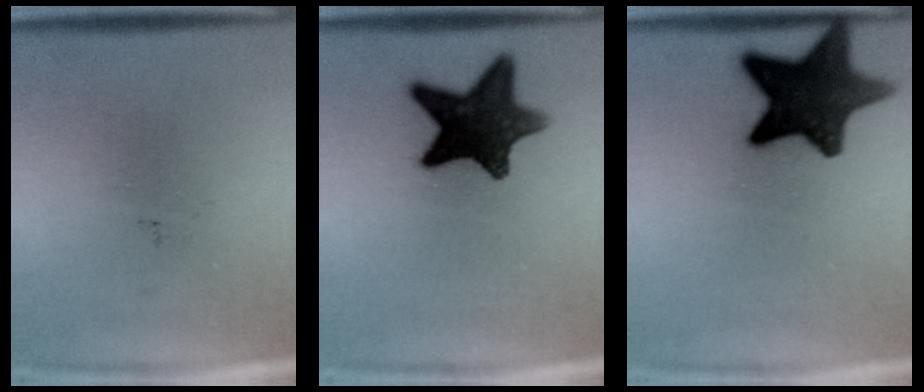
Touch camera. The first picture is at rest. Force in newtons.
{"total": 13.3}
{"total": 14.8}